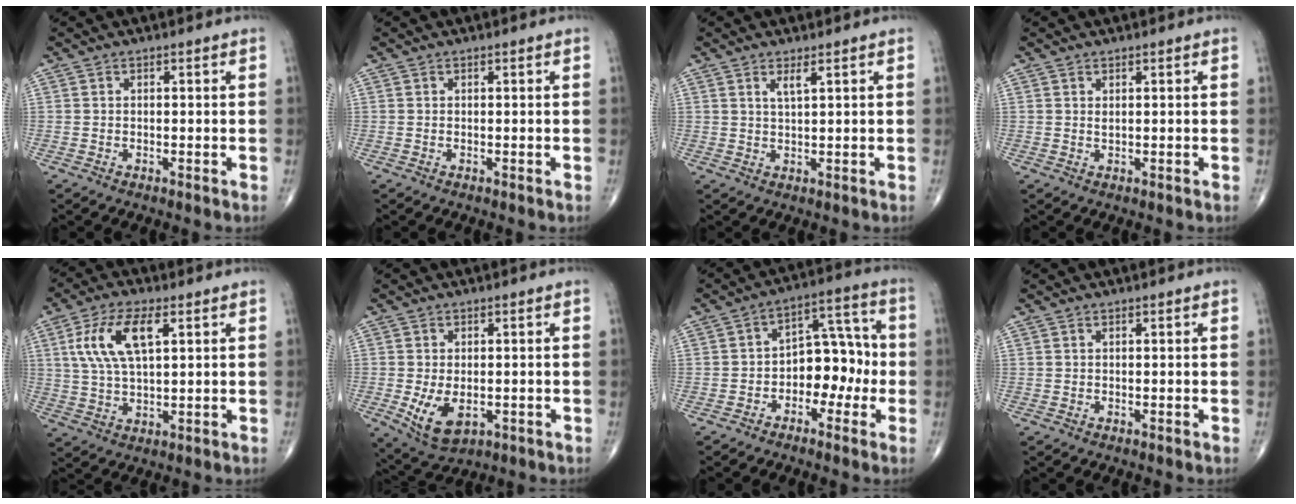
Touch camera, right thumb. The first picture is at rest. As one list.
[{"total": 0.0}, {"total": 2.1, "force": [1.2, 0.3, 1.6], "torque": [-0.035, -0.010, 0.025]}, {"total": 0.7, "force": [0.4, 0.2, 0.5], "torque": [-0.010, -0.001, 0.007]}, {"total": 11.1, "force": [3.6, 4.7, 9.4], "torque": [-0.192, 0.001, 0.072]}, {"total": 7.5, "force": [-1.5, 4.4, 5.9], "torque": [-0.103, -0.014, -0.013]}, {"total": 10.0, "force": [-2.3, 6.6, 7.1], "torque": [-0.062, 0.046, -0.046]}, {"total": 0.0}]